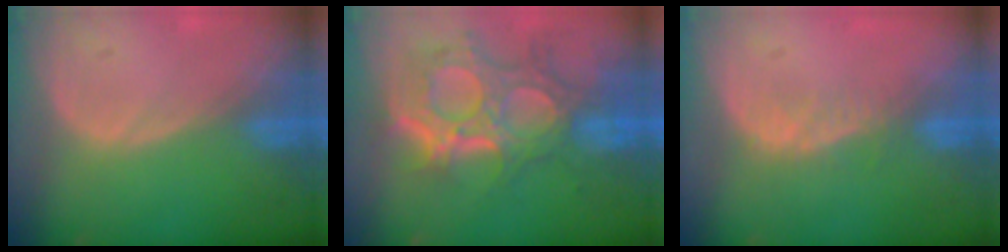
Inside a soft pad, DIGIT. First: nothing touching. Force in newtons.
{"total": 12.1, "press": 10.8, "slide": 5.4}
{"total": 2.8, "press": 2.3, "slide": 1.7}